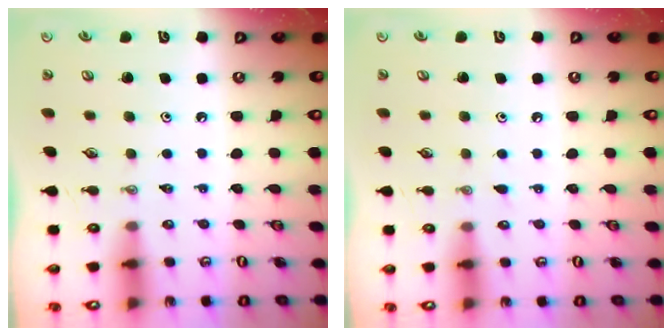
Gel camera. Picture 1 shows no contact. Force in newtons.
{"total": 3.3, "press": 3.2, "slide": 0.4}